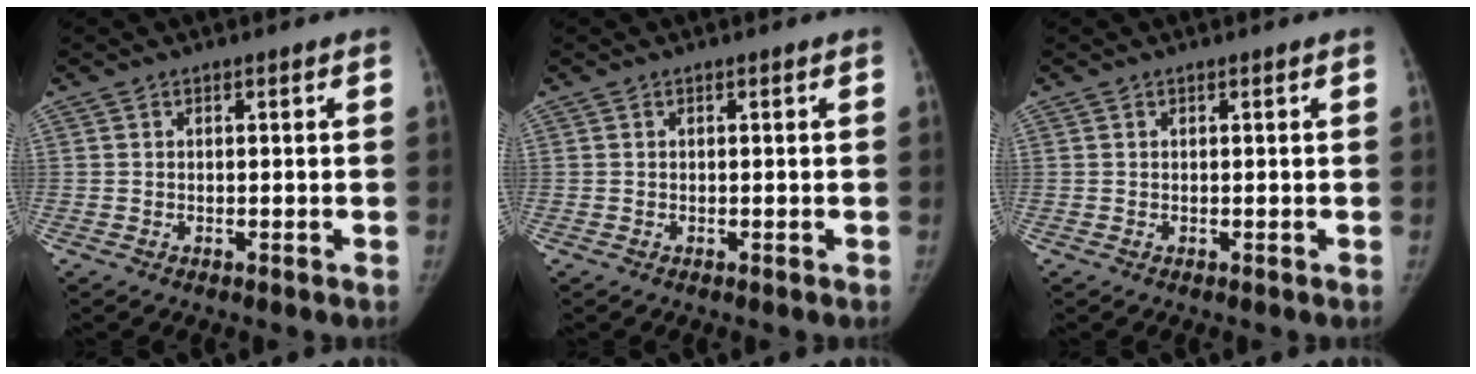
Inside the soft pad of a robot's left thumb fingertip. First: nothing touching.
{"total": 0.0}
{"total": 0.0}